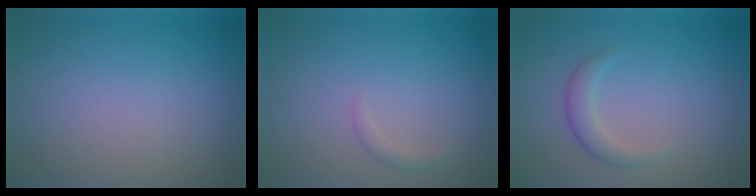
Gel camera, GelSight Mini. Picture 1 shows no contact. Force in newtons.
{"total": 1.0, "press": 1.0, "slide": 0.1}
{"total": 2.2, "press": 2.2, "slide": 0.1}